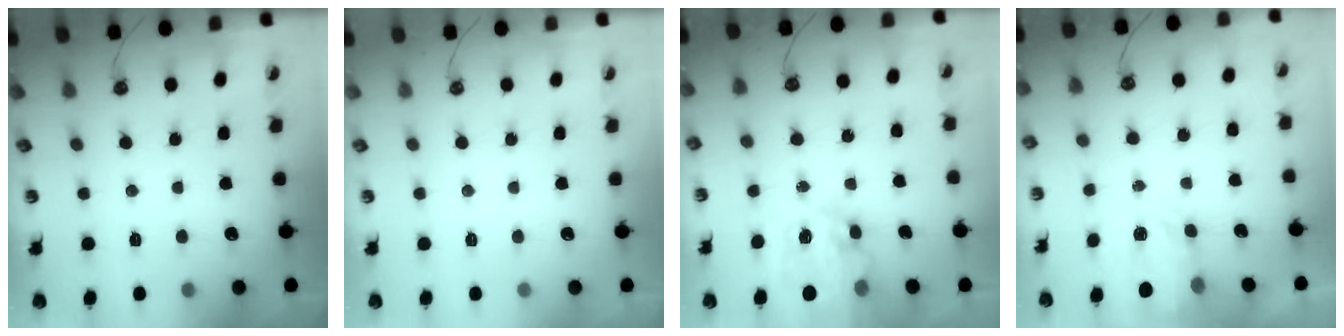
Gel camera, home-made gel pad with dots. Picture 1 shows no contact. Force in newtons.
{"total": 0.0}
{"total": 14.7, "press": 14.6, "slide": 1.3}
{"total": 4.0, "press": 3.9, "slide": 0.7}